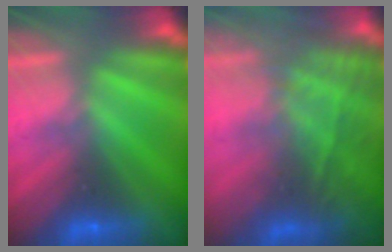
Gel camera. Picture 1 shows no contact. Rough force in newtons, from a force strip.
{"total": 11.3}